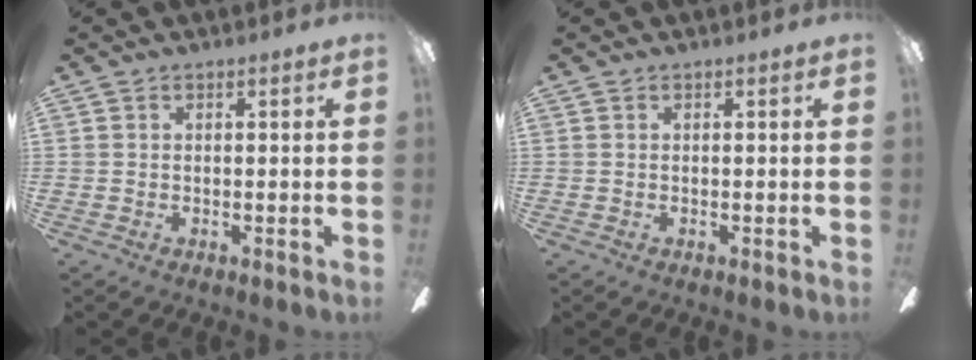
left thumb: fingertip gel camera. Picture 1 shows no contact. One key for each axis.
{"total": 0.0}